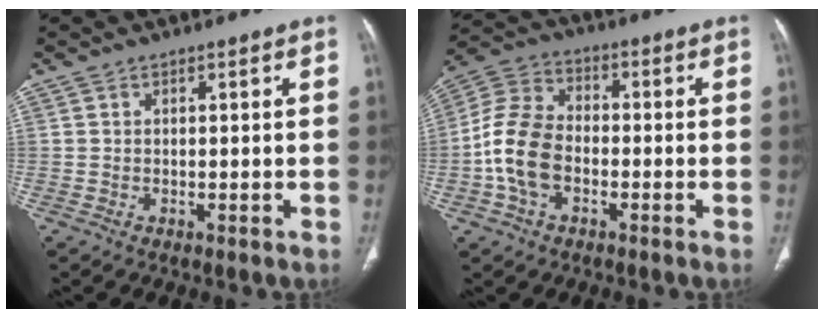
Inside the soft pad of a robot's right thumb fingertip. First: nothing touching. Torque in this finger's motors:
{"motor_torque": [1.88, 1.39, 1.10, -1.24, 0.33]}